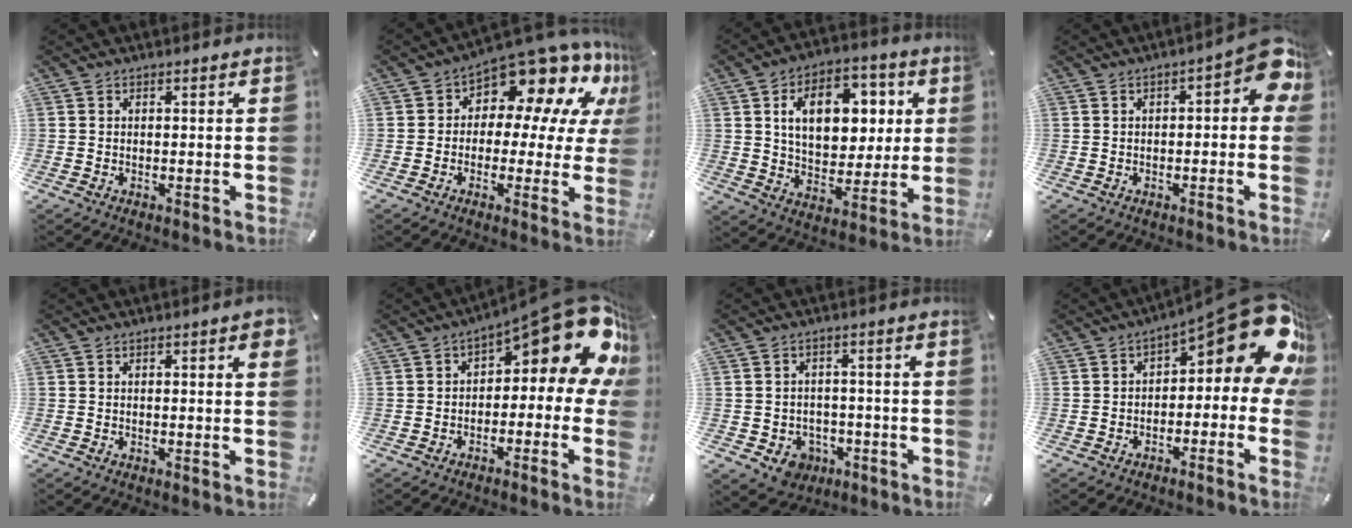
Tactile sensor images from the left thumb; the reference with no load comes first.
{"total": 12.9, "force": [8.4, 6.9, 6.9], "torque": [-0.104, -0.079, 0.145]}
{"total": 15.3, "force": [4.5, 10.7, 9.9], "torque": [-0.146, 0.002, 0.081]}
{"total": 7.6, "force": [0.7, 3.4, 6.7], "torque": [-0.080, -0.014, 0.009]}
{"total": 2.2, "force": [0.6, 0.6, 2.0], "torque": [-0.031, -0.001, 0.008]}
{"total": 15.1, "force": [7.1, 6.0, 11.9], "torque": [-0.154, -0.058, 0.115]}
{"total": 5.5, "force": [-2.0, 4.8, 1.6], "torque": [-0.029, 0.011, -0.034]}
{"total": 15.3, "force": [6.2, 6.5, 12.4], "torque": [-0.156, -0.051, 0.103]}